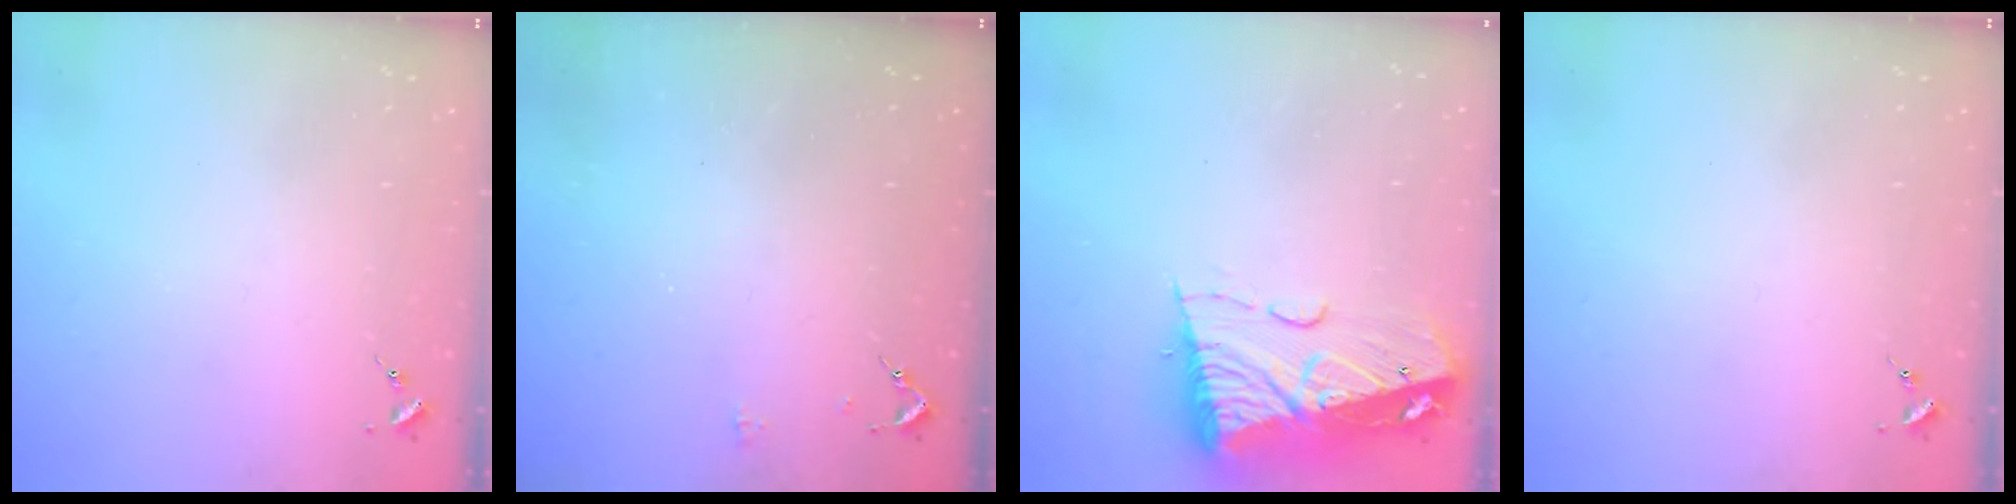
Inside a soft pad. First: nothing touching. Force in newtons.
{"total": 4.8, "press": 4.7, "slide": 0.6}
{"total": 14.4, "press": 14.3, "slide": 1.4}
{"total": 0.0}